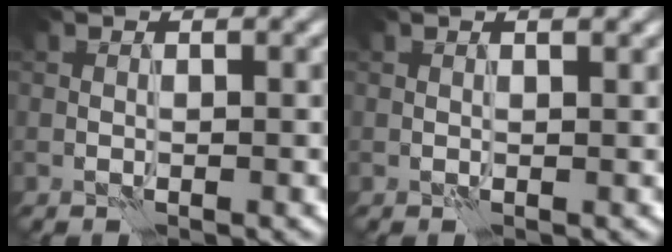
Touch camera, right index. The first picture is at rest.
{"total": 0.9, "force": [0.6, 0.1, 0.6], "torque": [-0.011, -0.001, 0.007]}